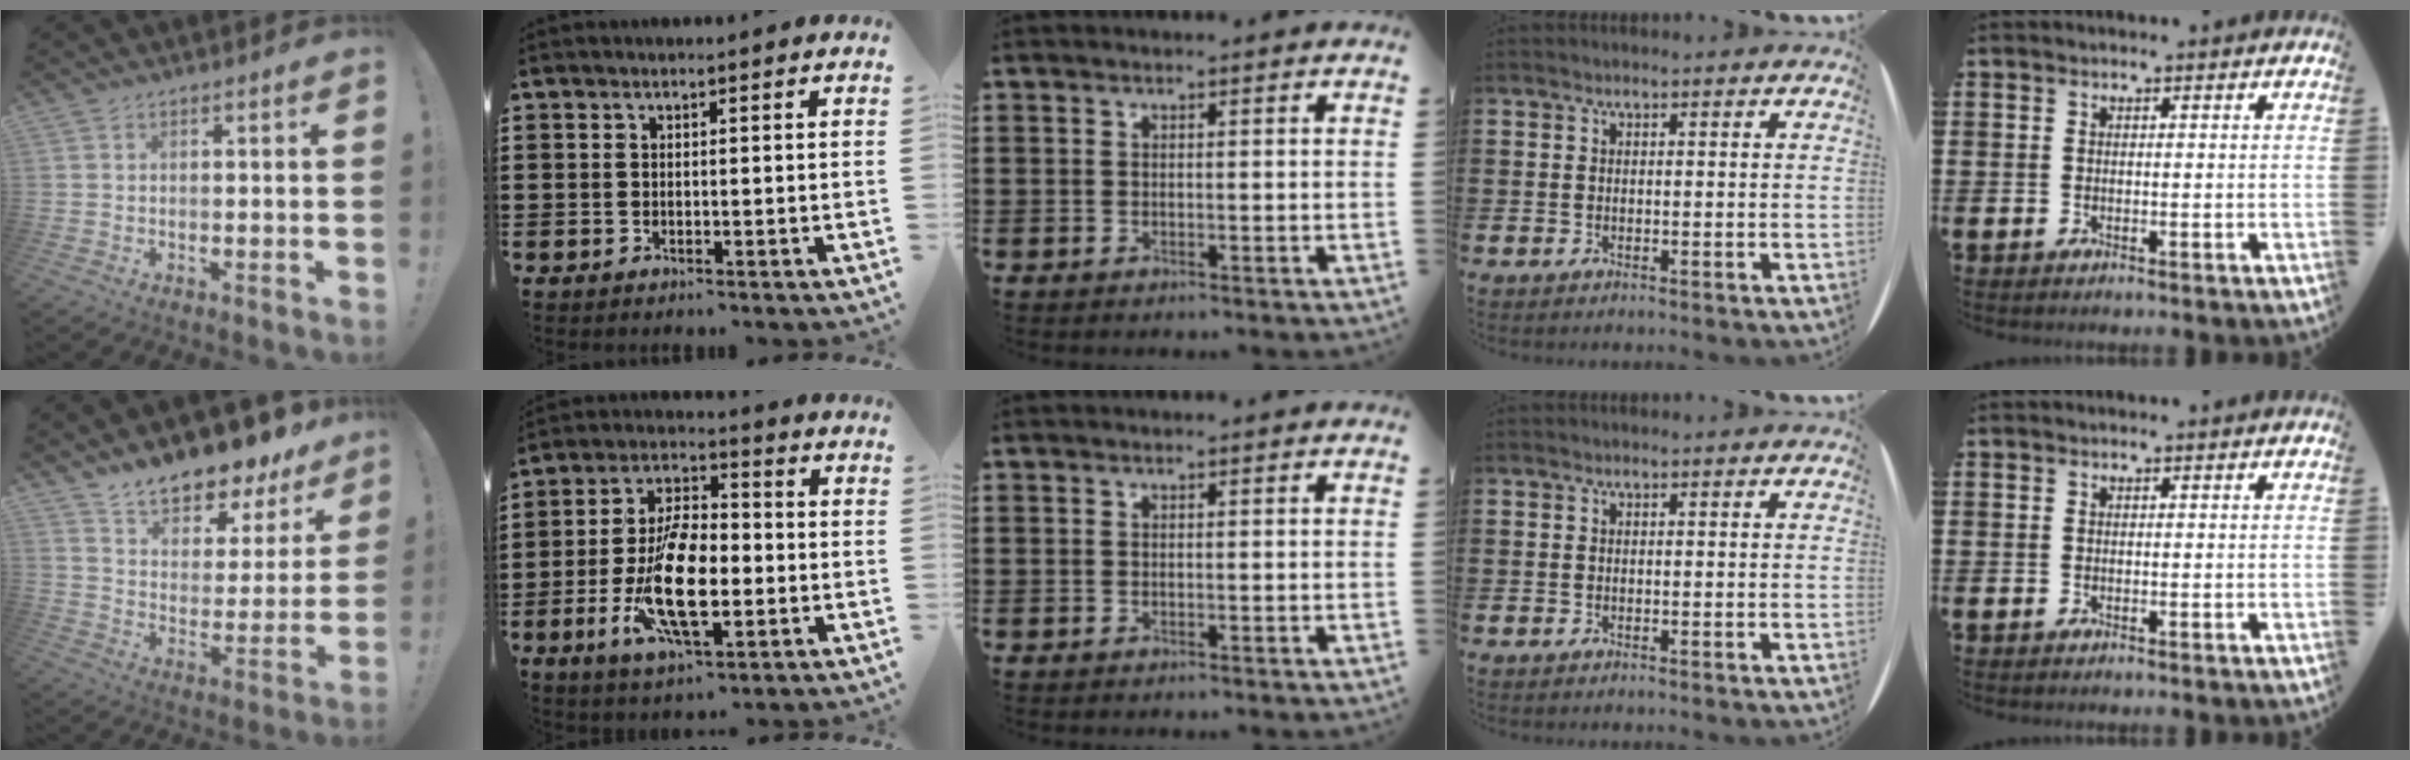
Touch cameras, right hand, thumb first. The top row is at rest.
{"thumb": {"total": 11.4, "force": [10.7, 2.7, 2.9], "torque": [-0.055, -0.101, 0.185]}, "index": {"total": 13.4, "force": [-3.3, 5.9, 11.5], "torque": [-0.247, -0.005, -0.059]}}